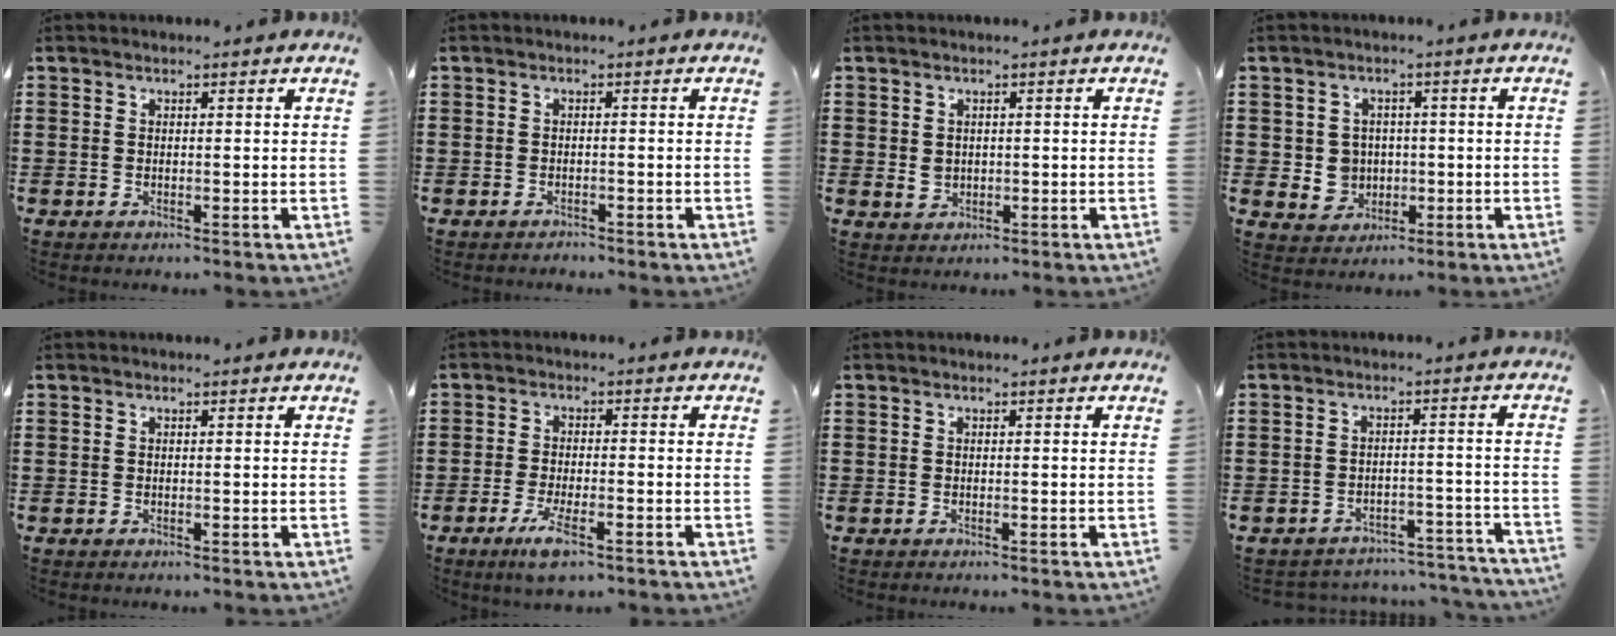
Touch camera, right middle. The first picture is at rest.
{"total": 0.9, "force": [-0.9, 0.3, 0.0], "torque": [-0.003, 0.003, -0.021]}
{"total": 2.1, "force": [0.2, 1.9, 1.0], "torque": [-0.016, 0.006, 0.000]}
{"total": 4.4, "force": [-0.1, 4.2, 1.3], "torque": [-0.033, 0.009, -0.005]}
{"total": 0.0}
{"total": 5.6, "force": [-3.1, 1.5, 4.4], "torque": [-0.089, -0.004, -0.057]}
{"total": 0.0}
{"total": 3.8, "force": [-3.7, 0.5, 0.4], "torque": [-0.010, 0.004, -0.080]}